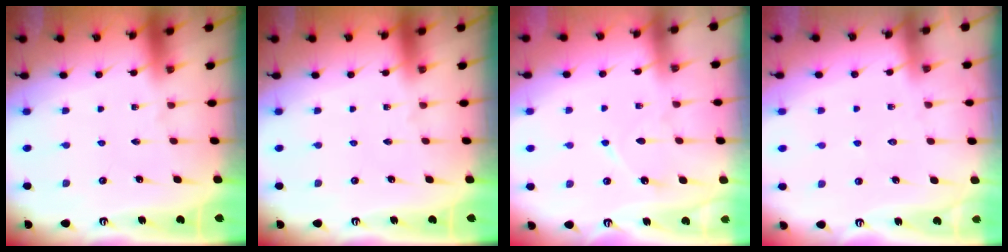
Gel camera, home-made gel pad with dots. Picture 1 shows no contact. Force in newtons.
{"total": 0.0}
{"total": 5.9, "press": 5.9, "slide": 0.7}
{"total": 5.7, "press": 5.7, "slide": 0.7}